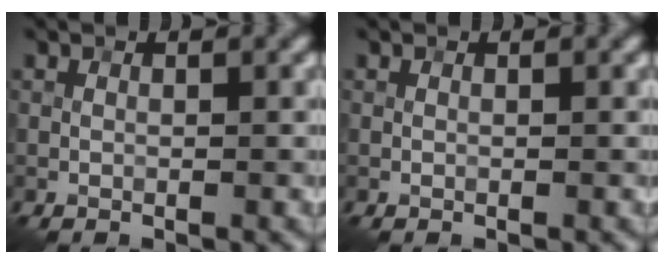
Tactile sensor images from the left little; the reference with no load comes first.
{"total": 0.0}